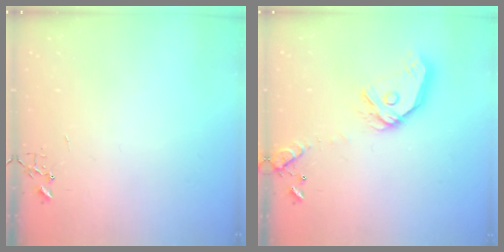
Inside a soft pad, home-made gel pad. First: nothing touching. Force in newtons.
{"total": 15.9, "press": 15.7, "slide": 2.2}